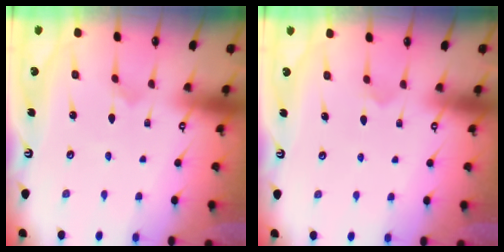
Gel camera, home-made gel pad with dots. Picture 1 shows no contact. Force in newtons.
{"total": 3.7, "press": 3.6, "slide": 0.7}